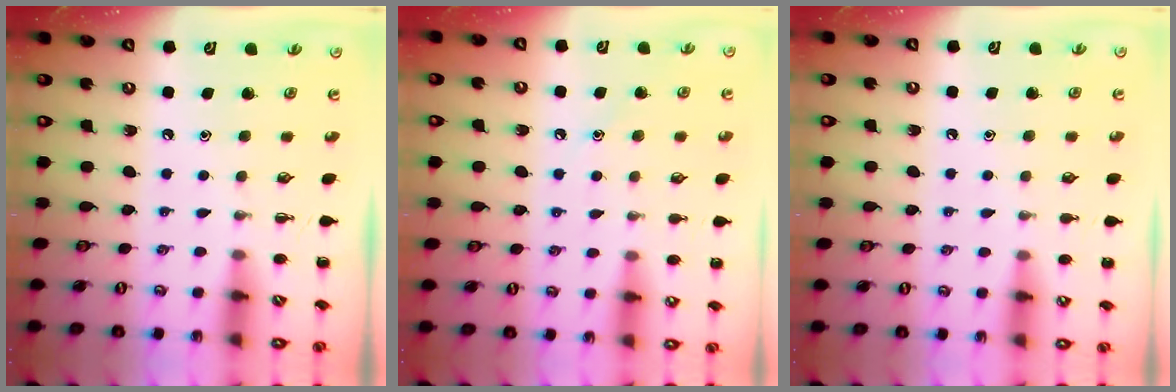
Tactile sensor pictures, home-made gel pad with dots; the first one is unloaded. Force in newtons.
{"total": 8.6, "press": 8.3, "slide": 1.9}
{"total": 3.8, "press": 3.6, "slide": 1.1}